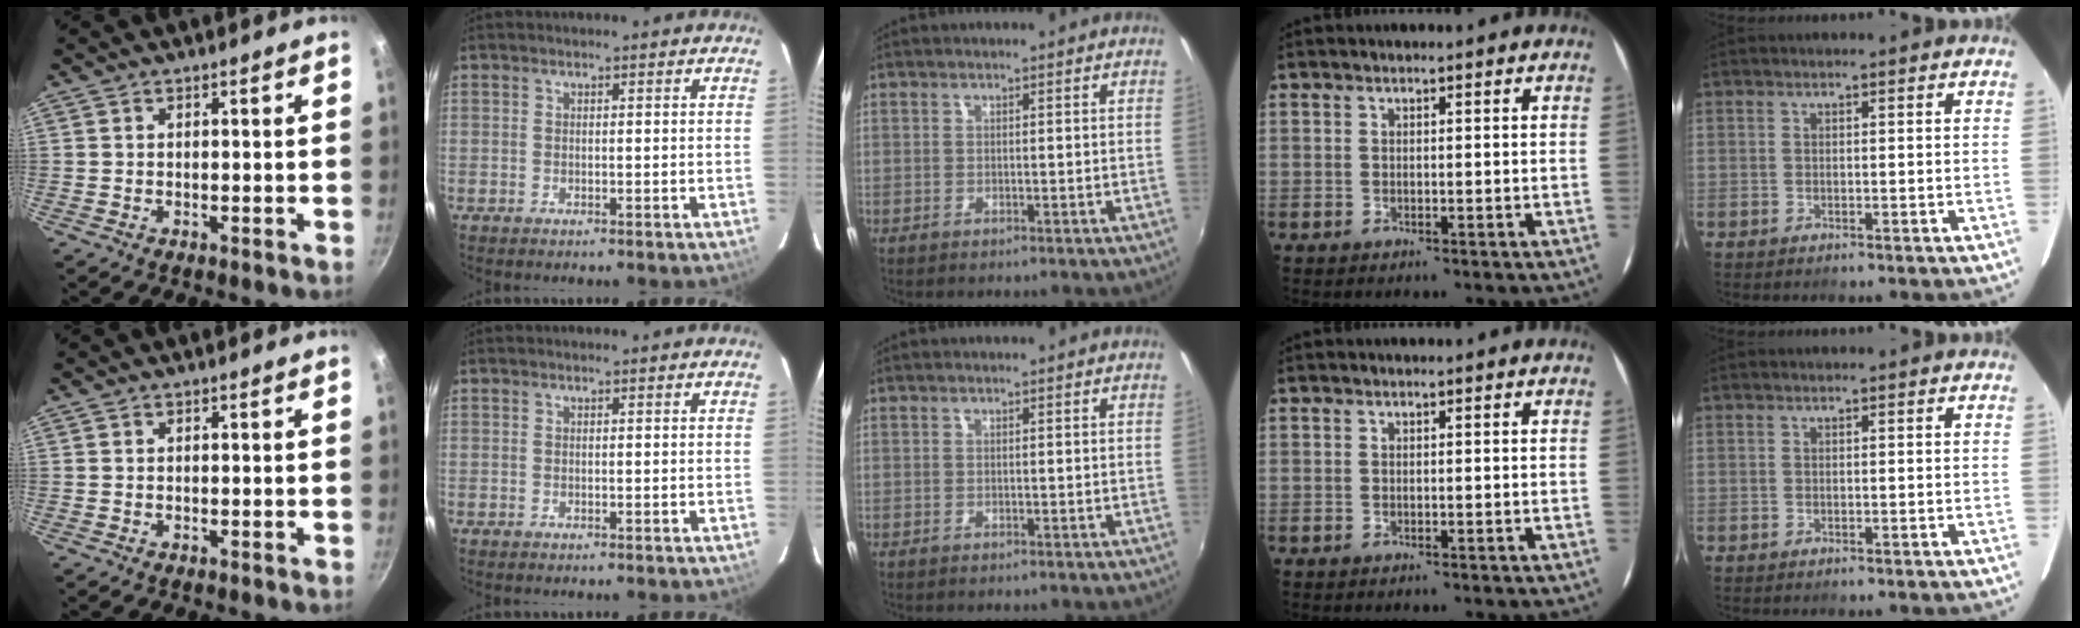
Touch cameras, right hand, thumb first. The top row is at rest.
{}